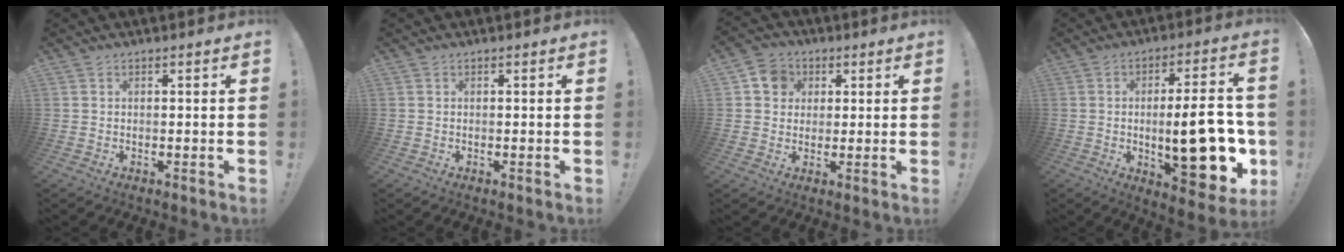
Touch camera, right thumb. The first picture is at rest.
{"total": 0.0}
{"total": 7.8, "force": [2.1, 7.0, 2.7], "torque": [-0.039, 0.001, 0.044]}
{"total": 21.6, "force": [-3.2, 7.7, 19.9], "torque": [-0.273, 0.003, -0.040]}